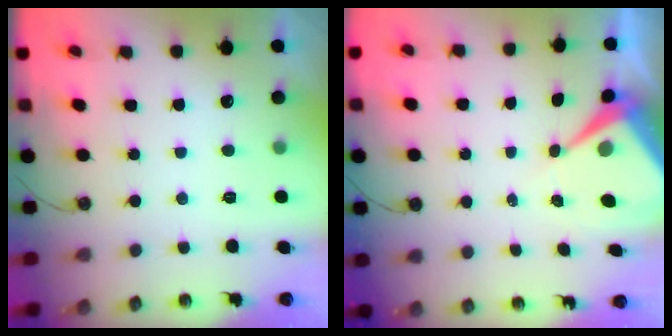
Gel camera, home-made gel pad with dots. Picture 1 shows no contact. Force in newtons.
{"total": 7.8, "press": 7.7, "slide": 0.5}